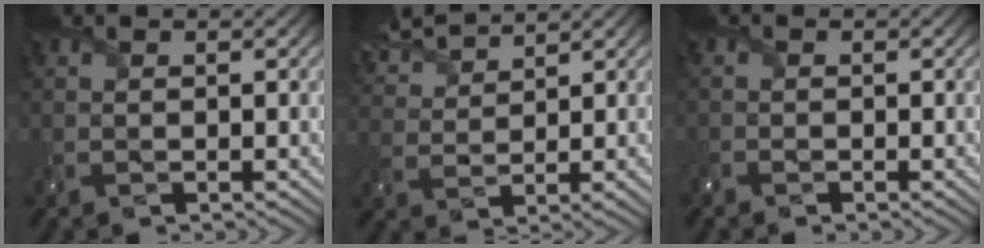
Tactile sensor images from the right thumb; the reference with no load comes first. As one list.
[{"total": 6.1, "force": [5.2, 1.2, 3.0], "torque": [-0.081, 0.018, 0.104]}, {"total": 0.8, "force": [-0.8, 0.1, -0.2], "torque": [0.005, -0.003, -0.016]}]